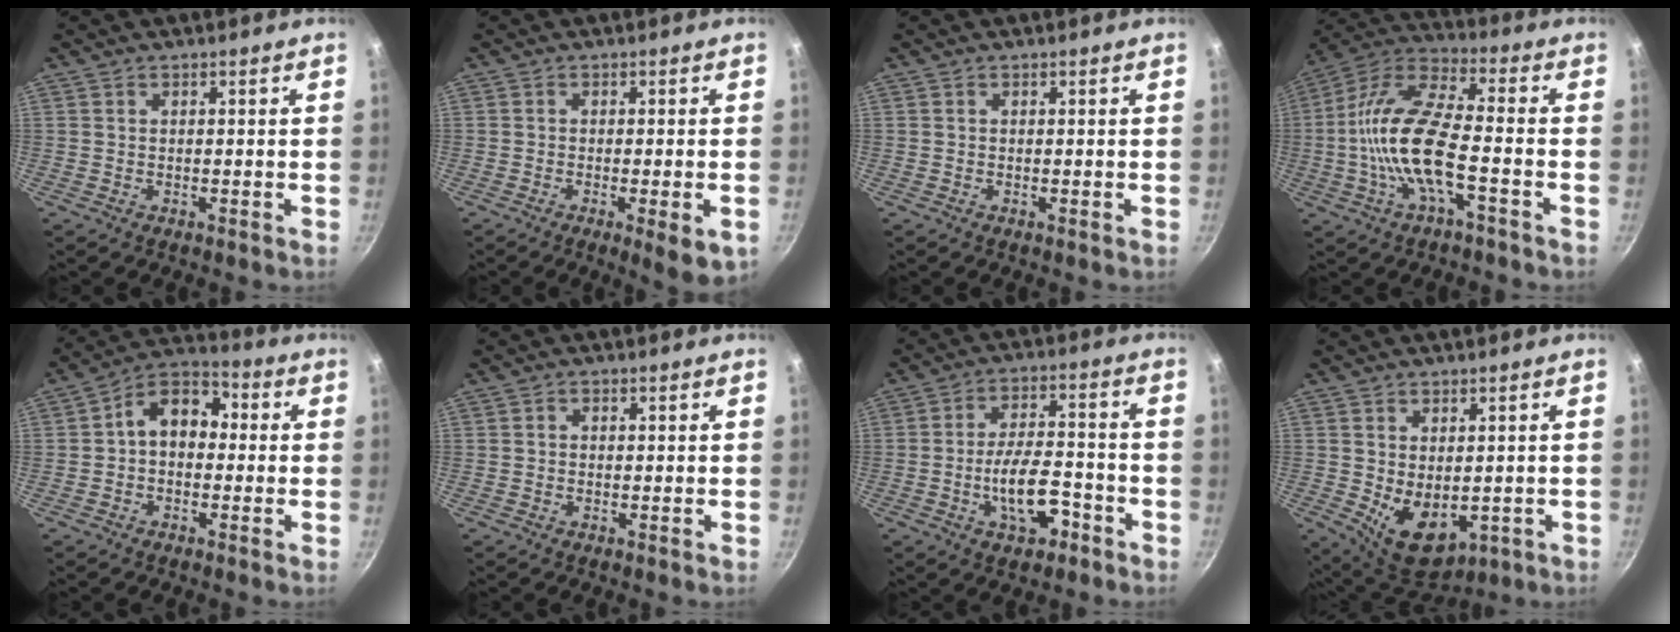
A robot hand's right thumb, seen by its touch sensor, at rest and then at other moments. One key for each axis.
{"total": 6.2, "fx": -2.2, "fy": 1.4, "fz": 5.6, "tx": -0.081, "ty": -0.008, "tz": -0.028}
{"total": 0.0}
{"total": 16.0, "fx": -3.0, "fy": 5.4, "fz": 14.7, "tx": -0.313, "ty": 0.042, "tz": -0.061}
{"total": 10.2, "fx": 0.4, "fy": 7.0, "fz": 7.4, "tx": -0.089, "ty": 0.036, "tz": -0.010}
{"total": 0.7, "fx": 0.0, "fy": 0.6, "fz": 0.3, "tx": 0.001, "ty": 0.002, "tz": -0.004}
{"total": 9.7, "fx": -3.8, "fy": 4.6, "fz": 7.6, "tx": -0.125, "ty": 0.031, "tz": -0.063}
{"total": 9.8, "fx": -1.5, "fy": 6.0, "fz": 7.6, "tx": -0.107, "ty": -0.010, "tz": 0.003}